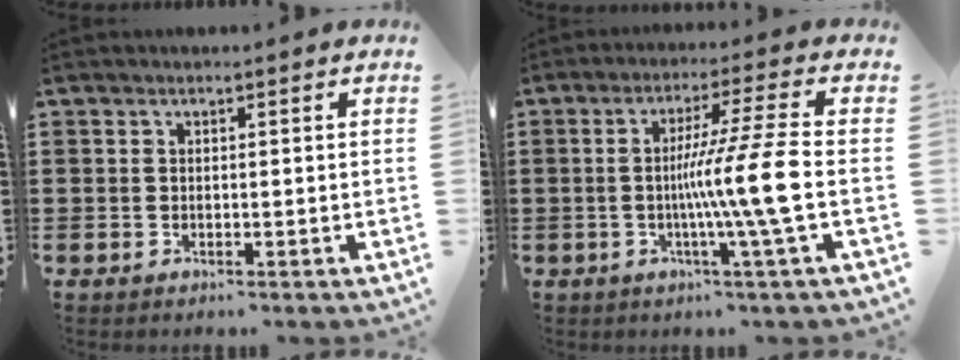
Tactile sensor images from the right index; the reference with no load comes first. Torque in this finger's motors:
{"motor_torque": [1.87, -0.27, 0.40, 0.21]}